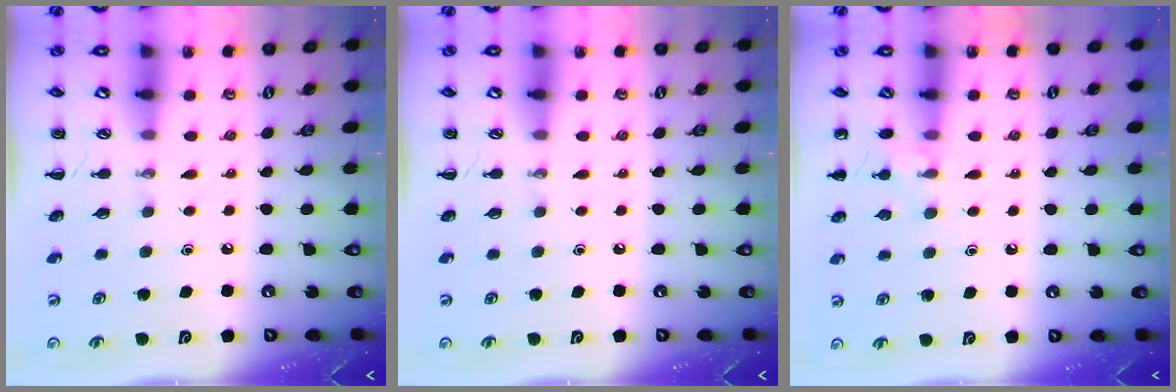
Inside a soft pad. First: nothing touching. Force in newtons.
{"total": 0.0}
{"total": 7.3, "press": 7.0, "slide": 2.1}